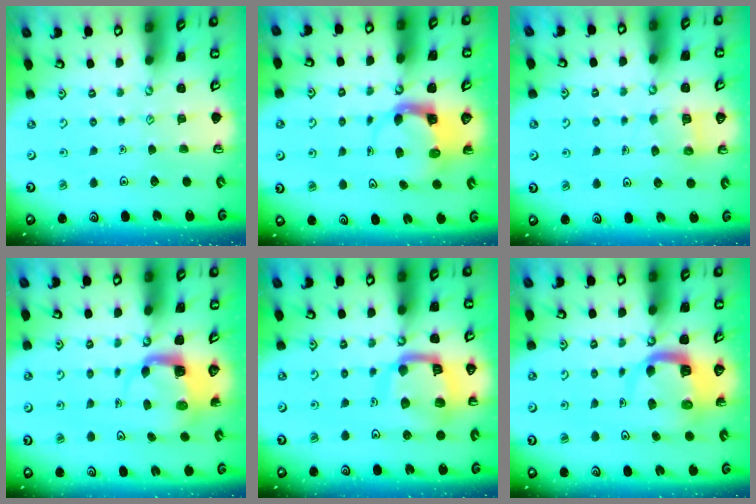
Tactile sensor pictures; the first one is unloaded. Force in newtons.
{"total": 3.7, "press": 3.7, "slide": 0.5}
{"total": 3.4, "press": 3.4, "slide": 0.3}
{"total": 4.0, "press": 4.0, "slide": 0.4}
{"total": 15.5, "press": 15.4, "slide": 1.7}
{"total": 6.6, "press": 6.5, "slide": 0.9}